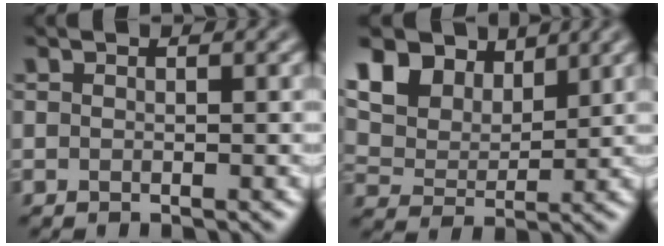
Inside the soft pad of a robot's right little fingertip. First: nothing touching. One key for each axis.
{"total": 10.0, "fx": 6.2, "fy": 6.0, "fz": 5.0, "tx": -0.129, "ty": 0.015, "tz": 0.109}